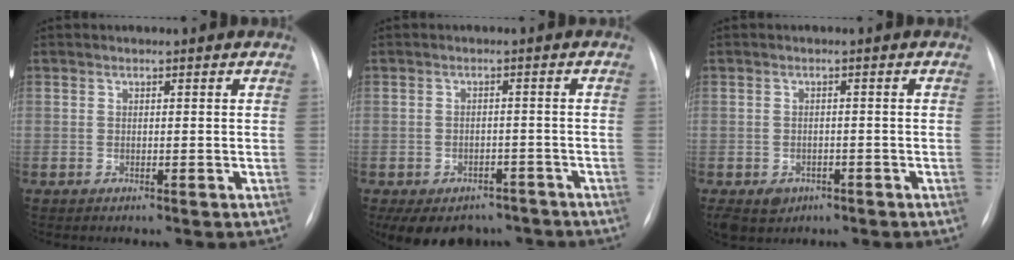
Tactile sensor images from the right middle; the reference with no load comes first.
{"total": 12.1, "force": [-8.8, 7.3, 4.0], "torque": [-0.081, 0.007, -0.104]}
{"total": 5.1, "force": [-2.6, 4.0, 1.5], "torque": [-0.027, 0.002, -0.028]}